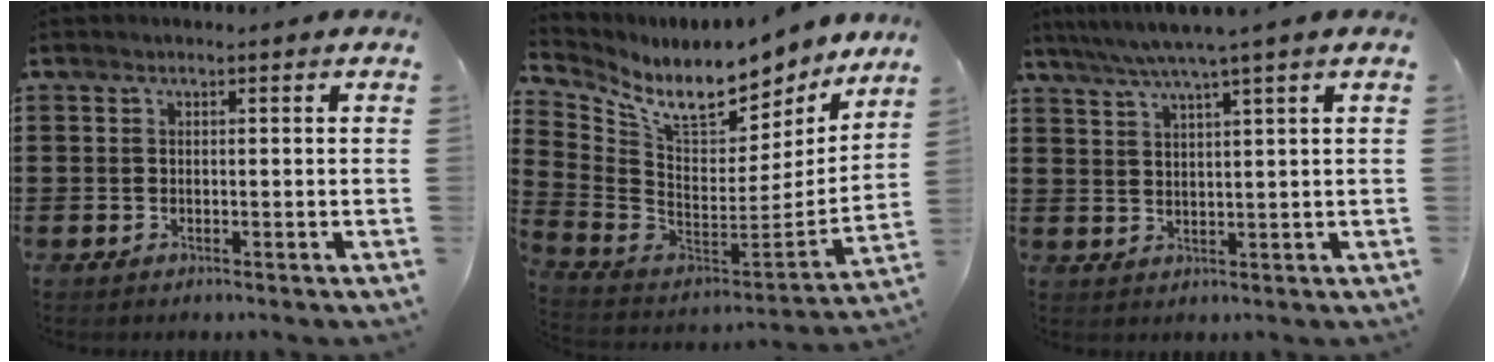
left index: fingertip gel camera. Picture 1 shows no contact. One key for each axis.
{"total": 9.8, "fx": 7.9, "fy": 3.0, "fz": 4.9, "tx": -0.119, "ty": -0.069, "tz": 0.136}
{"total": 4.2, "fx": 3.1, "fy": -0.7, "fz": 2.8, "tx": -0.062, "ty": -0.011, "tz": 0.050}